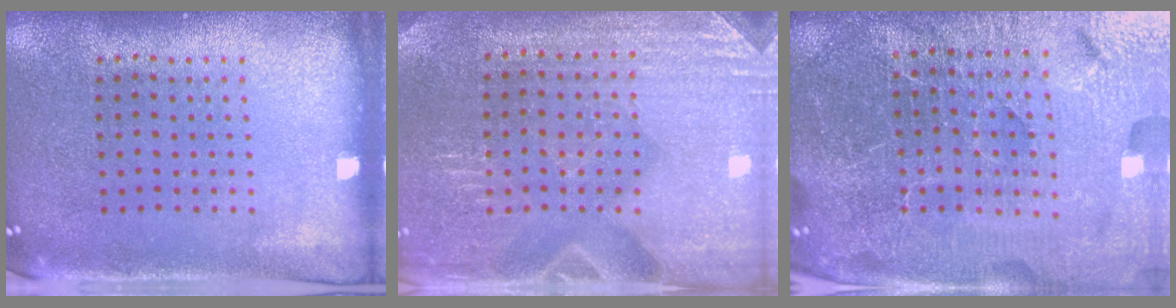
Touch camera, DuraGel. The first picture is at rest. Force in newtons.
{"total": 3.1, "press": 3.1, "slide": 0.3}
{"total": 6.2, "press": 5.5, "slide": 3.0}